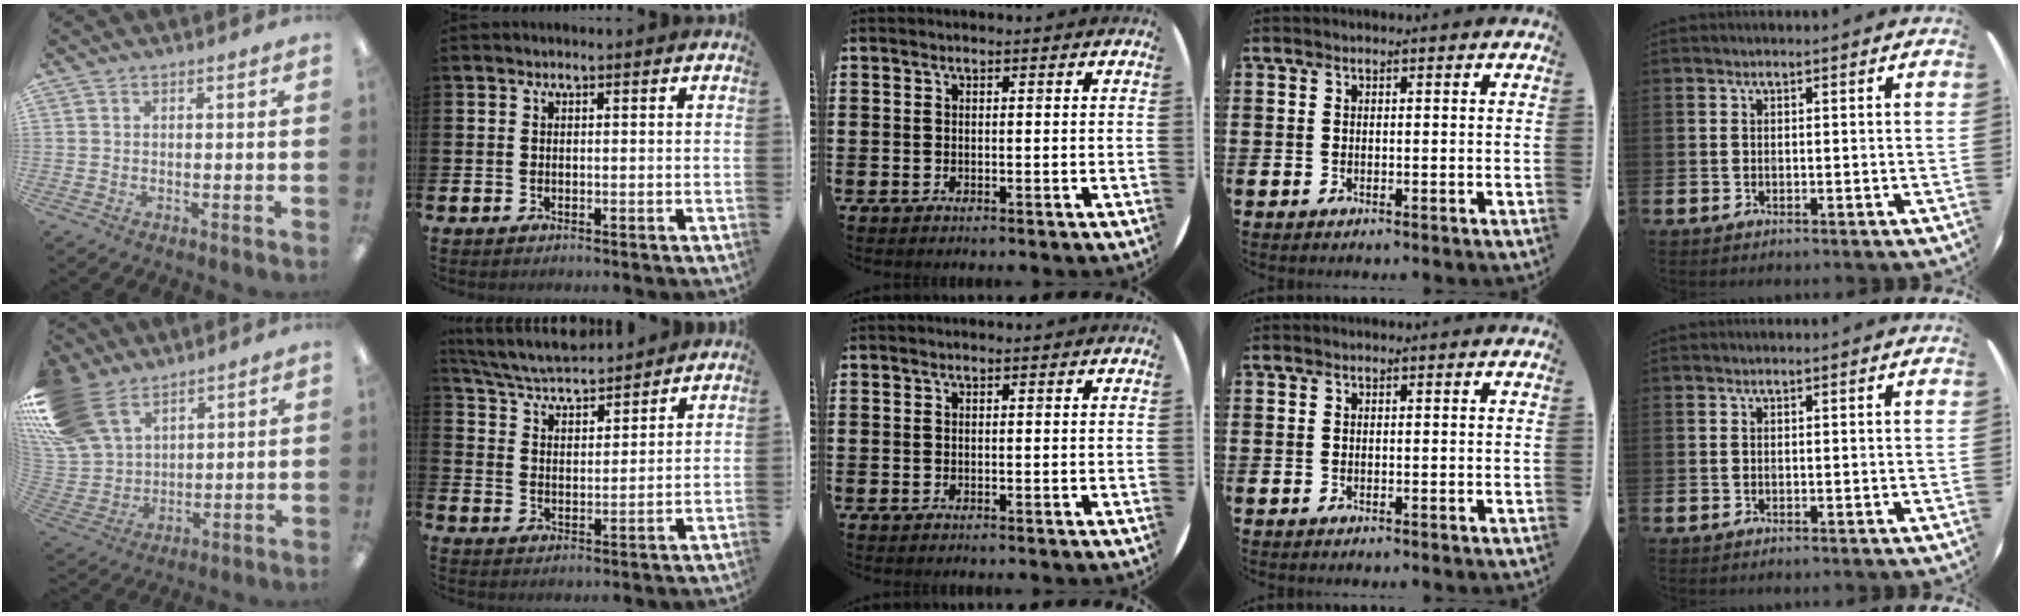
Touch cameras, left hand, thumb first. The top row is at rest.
{"thumb": {"total": 17.9, "force": [11.0, 11.3, 8.6], "torque": [-0.201, -0.044, 0.214]}, "index": {"total": 5.6, "force": [5.5, 0.6, 1.1], "torque": [-0.052, -0.036, 0.095]}}